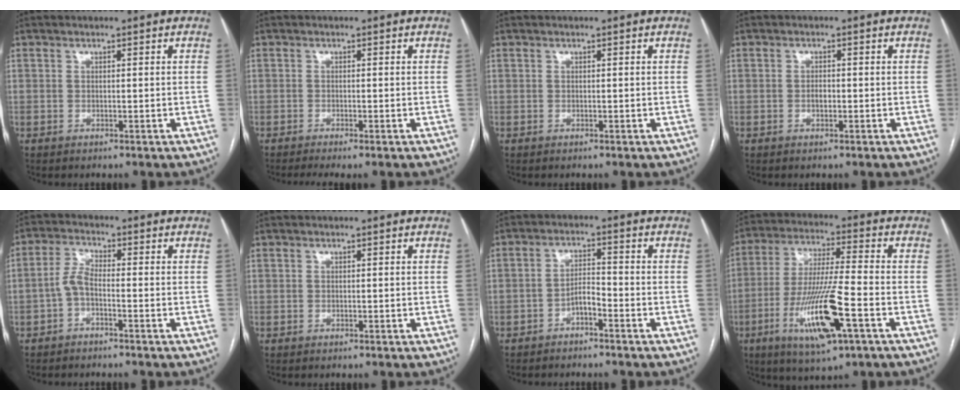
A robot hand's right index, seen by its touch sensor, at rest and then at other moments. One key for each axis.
{"total": 2.0, "fx": -1.4, "fy": 0.1, "fz": 1.4, "tx": -0.021, "ty": -0.004, "tz": -0.027}
{"total": 0.0}
{"total": 1.3, "fx": -0.3, "fy": 0.7, "fz": 1.1, "tx": -0.018, "ty": 0.003, "tz": -0.005}
{"total": 3.2, "fx": -1.3, "fy": 0.9, "fz": 2.7, "tx": -0.060, "ty": 0.009, "tz": -0.029}
{"total": 0.0}
{"total": 2.9, "fx": -1.9, "fy": 0.8, "fz": 2.1, "tx": -0.035, "ty": 0.006, "tz": -0.035}
{"total": 15.1, "fx": -5.7, "fy": 1.5, "fz": 13.9, "tx": -0.277, "ty": -0.022, "tz": -0.100}